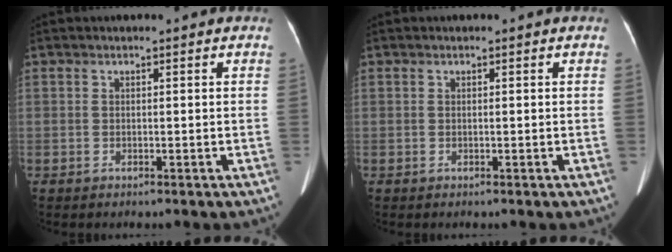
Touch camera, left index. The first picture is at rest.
{"total": 0.0}